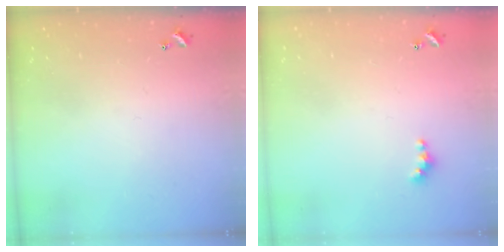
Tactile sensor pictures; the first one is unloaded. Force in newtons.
{"total": 2.8, "press": 2.8, "slide": 0.5}